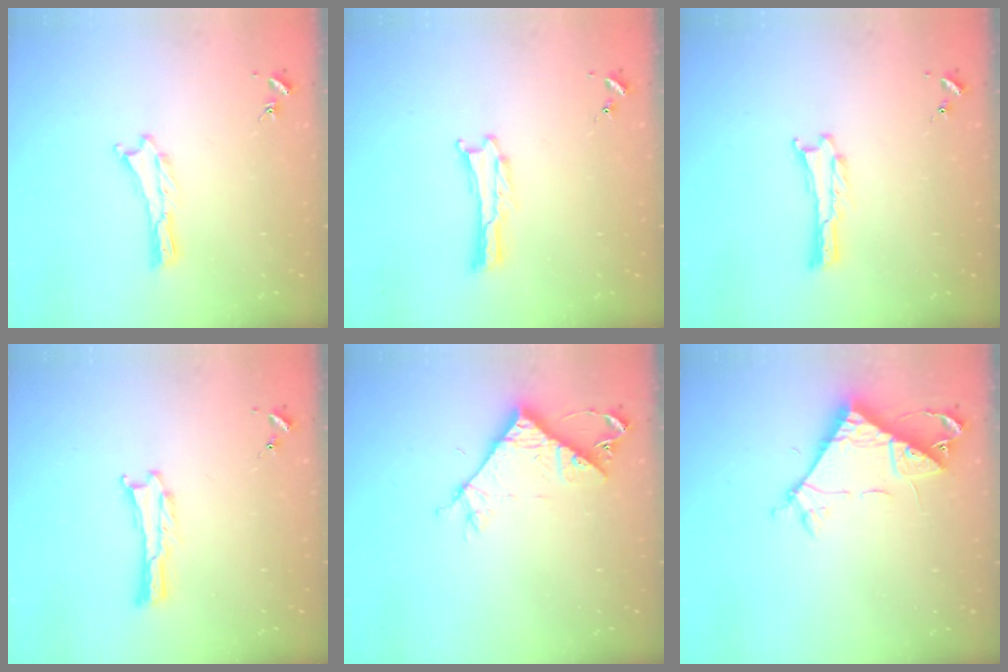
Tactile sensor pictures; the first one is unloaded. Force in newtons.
{"total": 0.0}
{"total": 0.0}
{"total": 0.0}
{"total": 8.1, "press": 8.1, "slide": 0.5}
{"total": 8.4, "press": 8.3, "slide": 0.7}